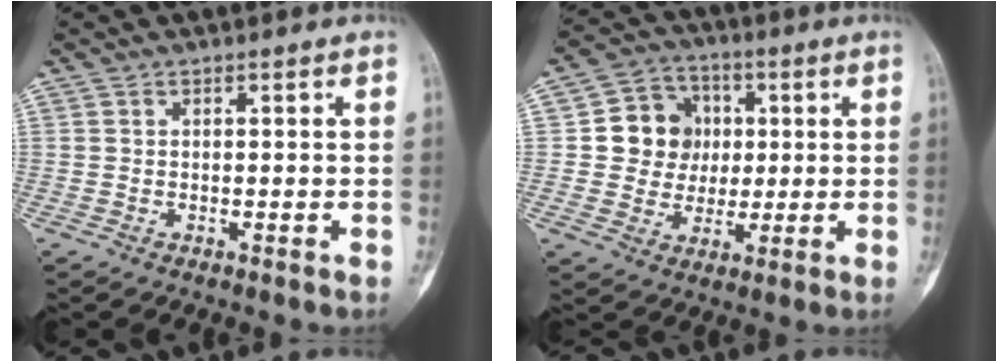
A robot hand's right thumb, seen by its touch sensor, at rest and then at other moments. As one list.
[{"total": 10.5, "force": [1.3, 9.7, 3.9], "torque": [-0.014, 0.008, 0.021]}]